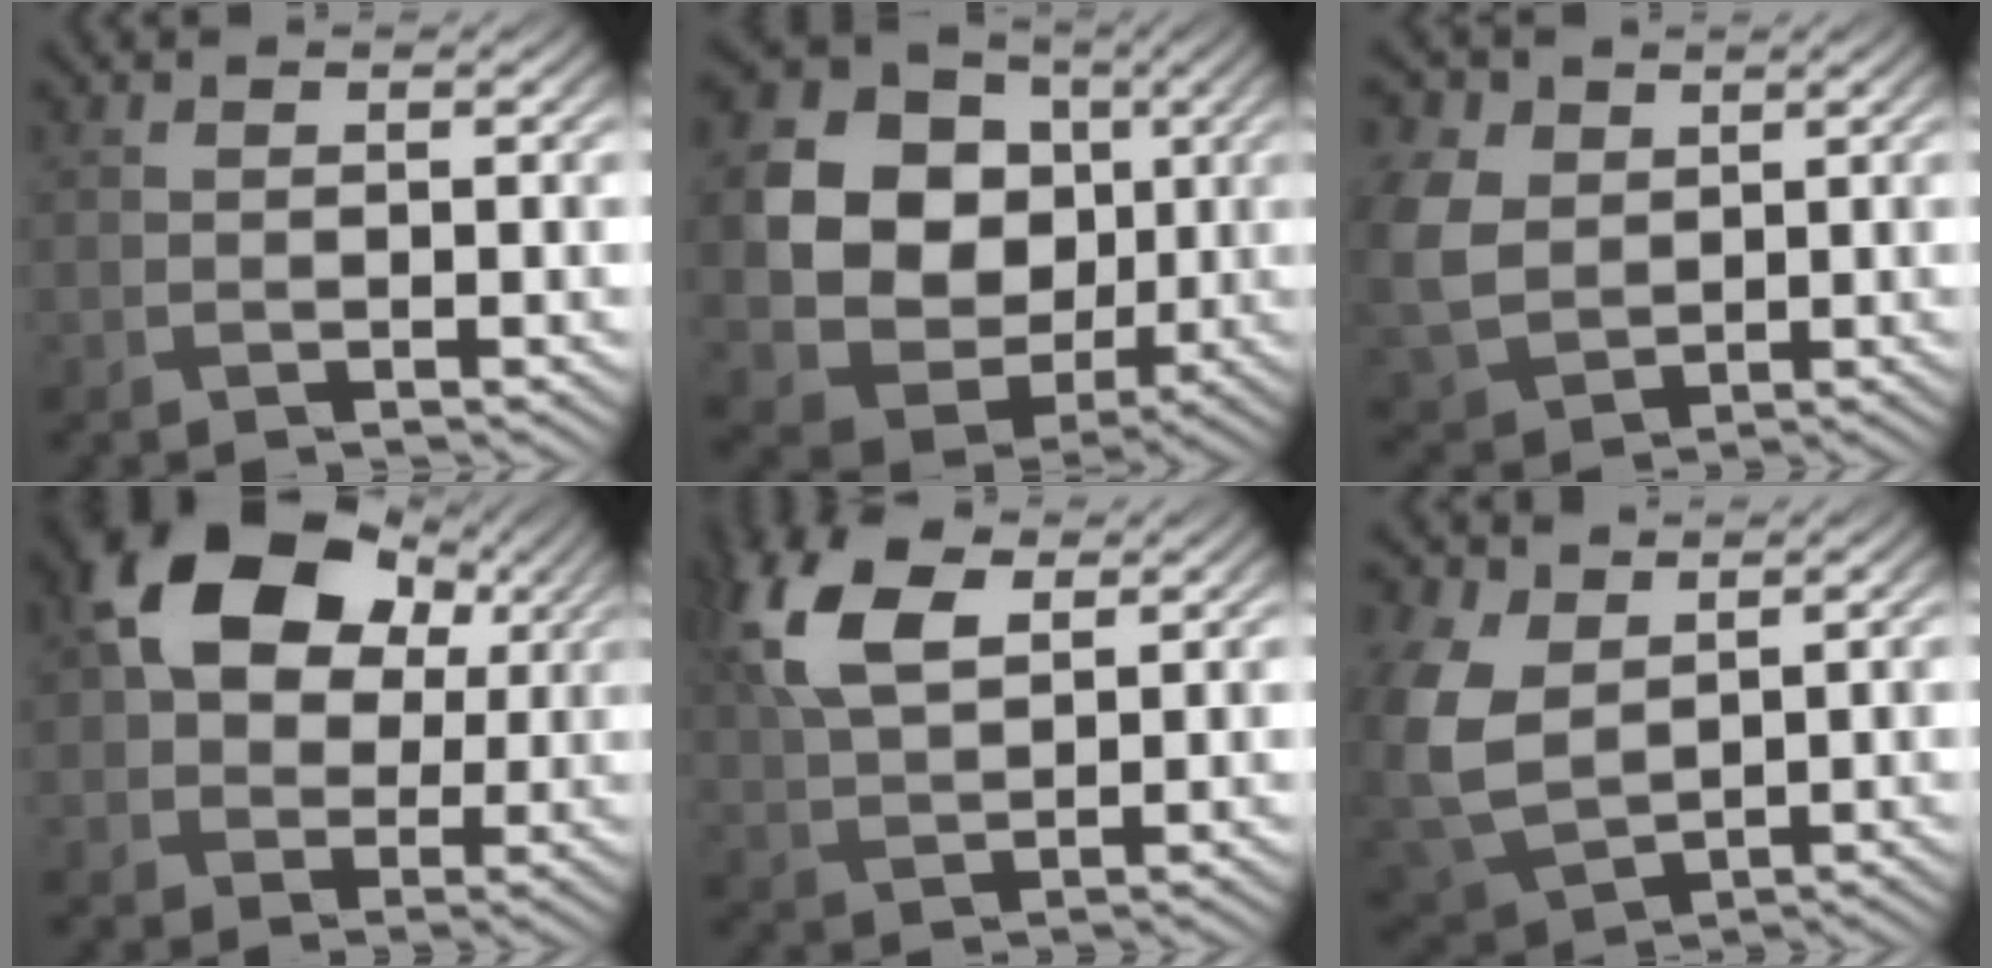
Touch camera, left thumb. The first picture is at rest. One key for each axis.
{"total": 18.8, "fx": 2.6, "fy": 16.7, "fz": 8.3, "tx": -0.234, "ty": 0.011, "tz": 0.053}
{"total": 9.5, "fx": 2.1, "fy": 7.5, "fz": 5.4, "tx": -0.189, "ty": -0.001, "tz": 0.049}
{"total": 15.1, "fx": 4.7, "fy": 11.1, "fz": 9.1, "tx": -0.191, "ty": 0.026, "tz": 0.084}
{"total": 10.0, "fx": 4.2, "fy": 5.3, "fz": 7.4, "tx": -0.197, "ty": 0.022, "tz": 0.083}
{"total": 9.7, "fx": 2.5, "fy": 6.8, "fz": 6.4, "tx": -0.203, "ty": -0.002, "tz": 0.055}